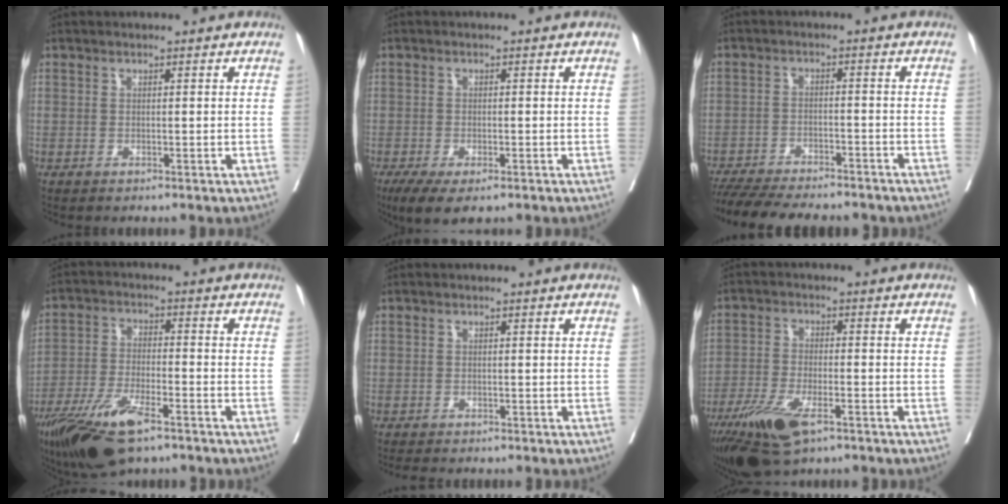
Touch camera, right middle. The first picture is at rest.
{"total": 6.3, "force": [-4.2, 2.1, 4.2], "torque": [-0.066, -0.015, -0.067]}
{"total": 17.7, "force": [-15.7, 3.5, 7.5], "torque": [-0.160, -0.024, -0.219]}
{"total": 13.2, "force": [-8.5, 3.4, 9.5], "torque": [-0.186, -0.030, -0.152]}
{"total": 2.5, "force": [-2.1, 0.9, 0.9], "torque": [-0.016, -0.007, -0.029]}
{"total": 10.8, "force": [-6.5, 3.2, 8.0], "torque": [-0.153, -0.022, -0.115]}